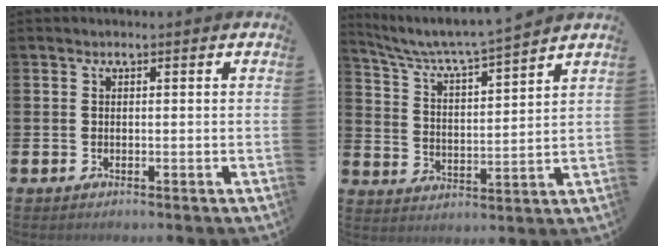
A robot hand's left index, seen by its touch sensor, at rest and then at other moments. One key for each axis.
{"total": 5.9, "fx": 5.6, "fy": -0.3, "fz": 1.8, "tx": -0.062, "ty": -0.047, "tz": 0.092}